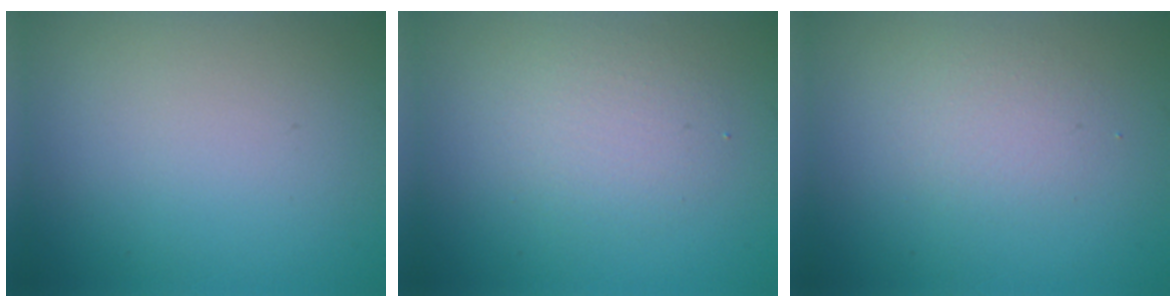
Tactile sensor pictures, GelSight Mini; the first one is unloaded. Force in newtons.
{"total": 2.4, "press": 2.4, "slide": 0.2}
{"total": 1.7, "press": 1.7, "slide": 0.0}